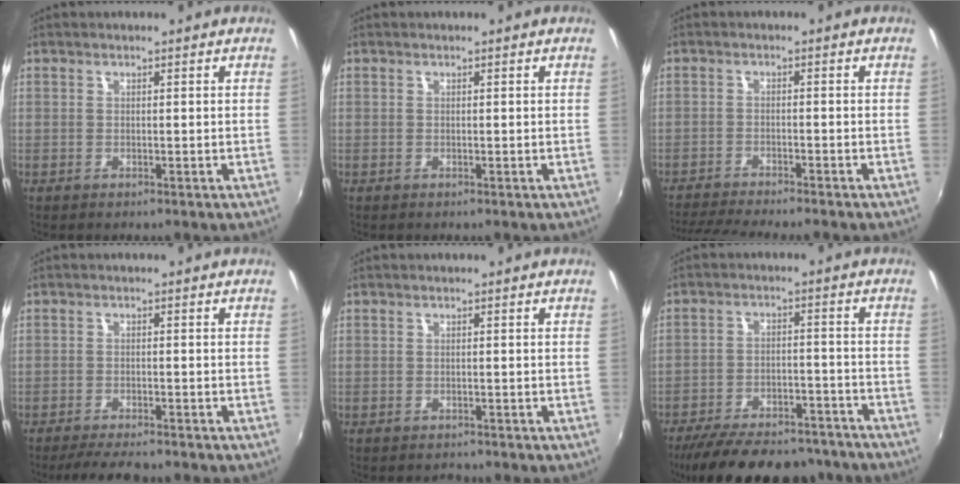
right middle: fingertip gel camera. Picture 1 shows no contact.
{"total": 0.0}
{"total": 8.8, "force": [-8.0, -0.1, 3.6], "torque": [-0.089, -0.019, -0.130]}
{"total": 5.9, "force": [-5.1, 0.8, 2.8], "torque": [-0.067, -0.016, -0.087]}
{"total": 1.3, "force": [-1.3, 0.4, 0.0], "torque": [-0.004, -0.005, -0.017]}
{"total": 22.1, "force": [-18.8, 7.3, 9.1], "torque": [-0.180, -0.001, -0.250]}